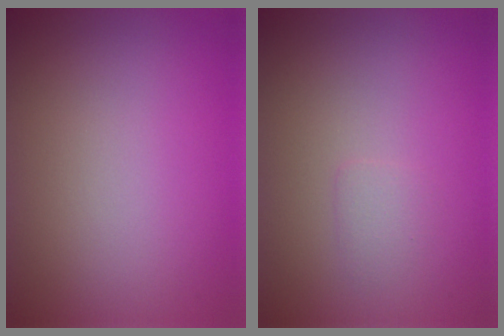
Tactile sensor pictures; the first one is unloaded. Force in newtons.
{"total": 0.8, "press": 0.8, "slide": 0.0}